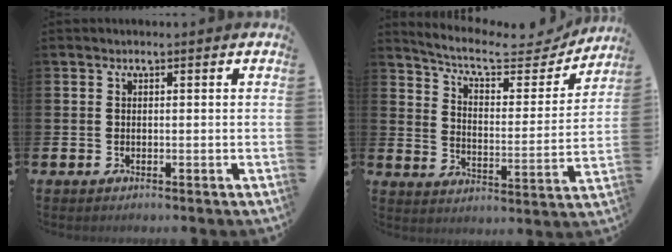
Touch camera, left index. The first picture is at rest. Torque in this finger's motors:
{"motor_torque": [0.82, -1.30, 0.34, 0.06]}